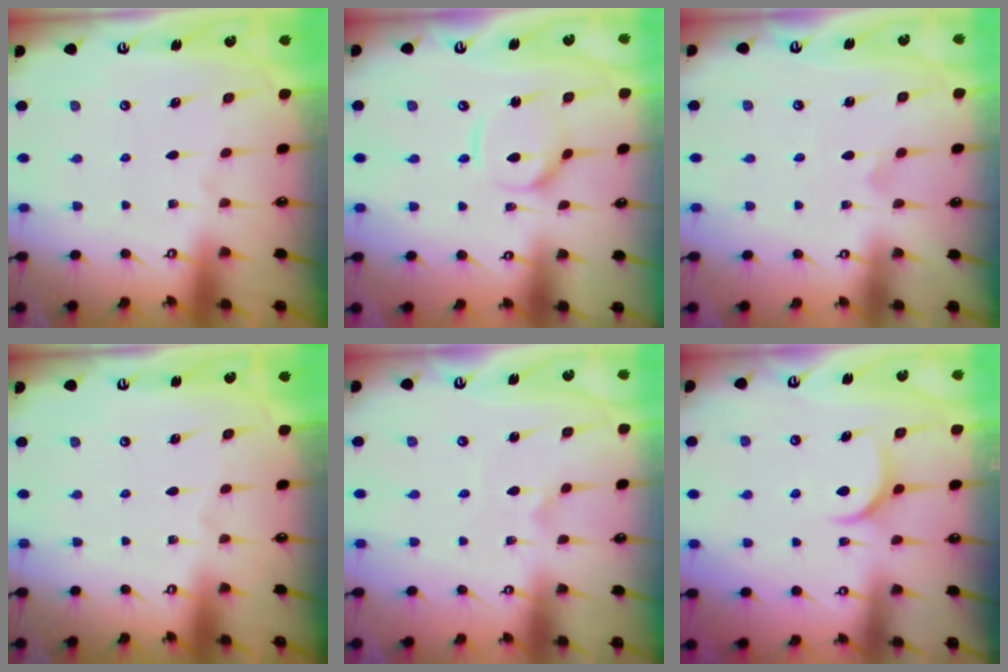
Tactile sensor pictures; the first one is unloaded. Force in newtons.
{"total": 7.8, "press": 7.7, "slide": 0.6}
{"total": 1.5, "press": 1.5, "slide": 0.1}
{"total": 0.0}
{"total": 2.1, "press": 2.1, "slide": 0.1}
{"total": 6.9, "press": 6.9, "slide": 0.8}